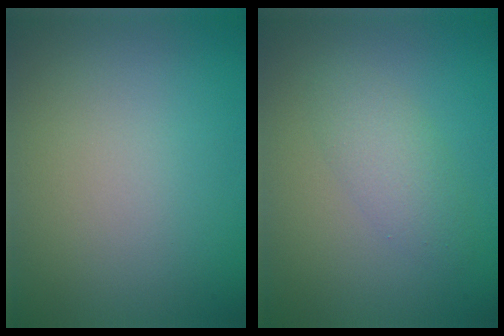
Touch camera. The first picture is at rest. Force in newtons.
{"total": 2.4, "press": 2.4, "slide": 0.1}